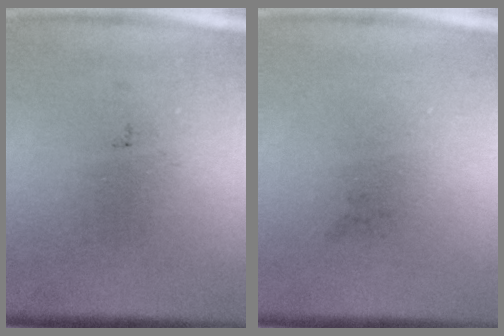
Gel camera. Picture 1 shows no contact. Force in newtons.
{"total": 0.0}